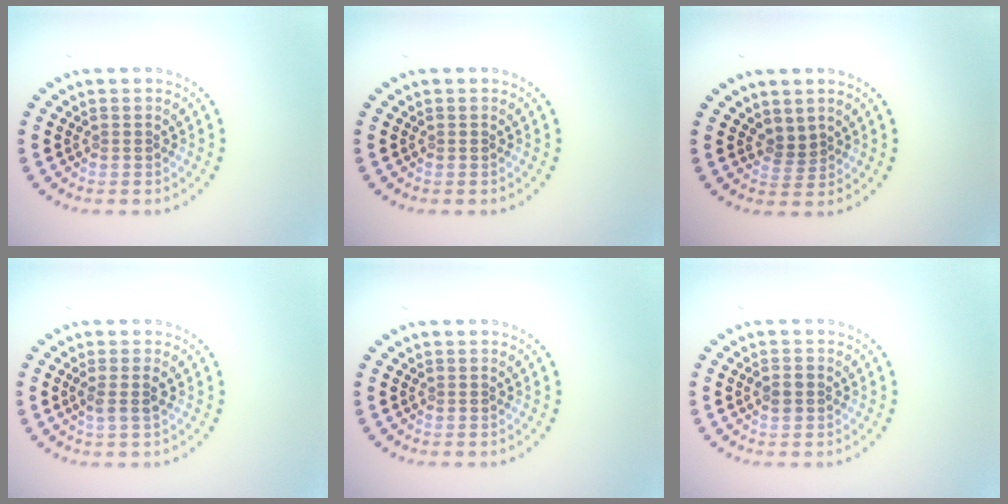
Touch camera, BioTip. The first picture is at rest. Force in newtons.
{"total": 0.0}
{"total": 1.5, "press": 1.0, "slide": 1.1}
{"total": 1.5, "press": 1.2, "slide": 0.9}
{"total": 0.0}
{"total": 1.0, "press": 1.0, "slide": 0.1}